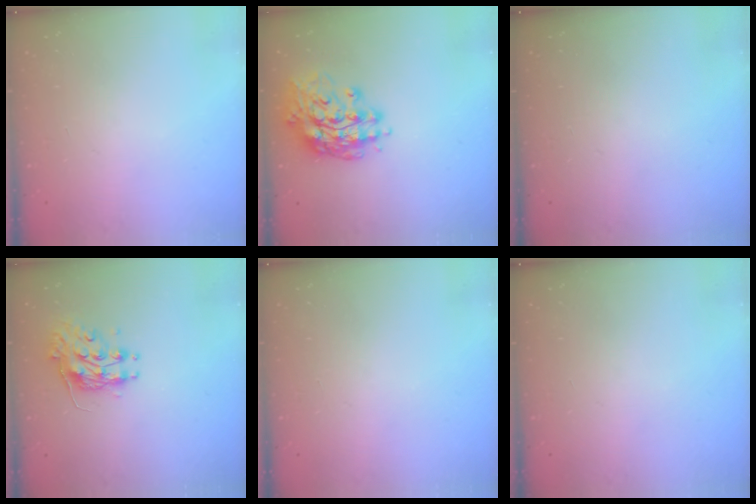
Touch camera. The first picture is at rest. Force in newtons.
{"total": 15.6, "press": 15.3, "slide": 3.5}
{"total": 0.0}
{"total": 10.0, "press": 10.0, "slide": 0.0}
{"total": 0.0}
{"total": 0.0}